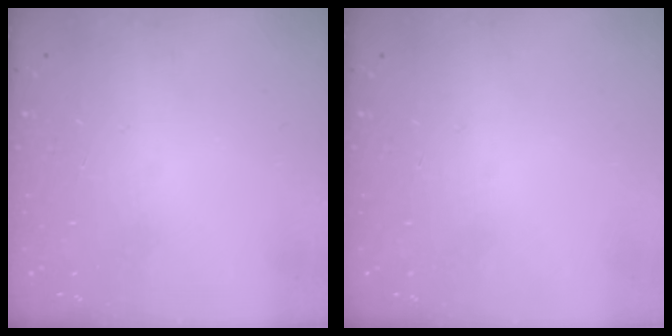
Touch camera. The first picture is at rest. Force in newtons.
{"total": 0.0}